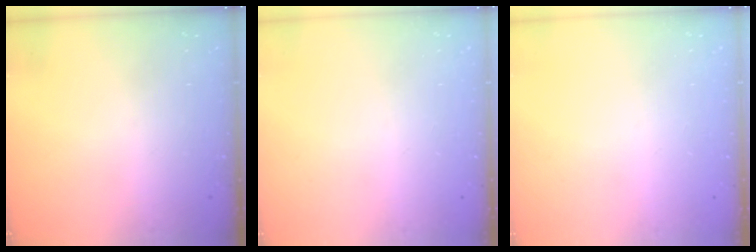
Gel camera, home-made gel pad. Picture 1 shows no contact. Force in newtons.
{"total": 0.0}
{"total": 0.0}